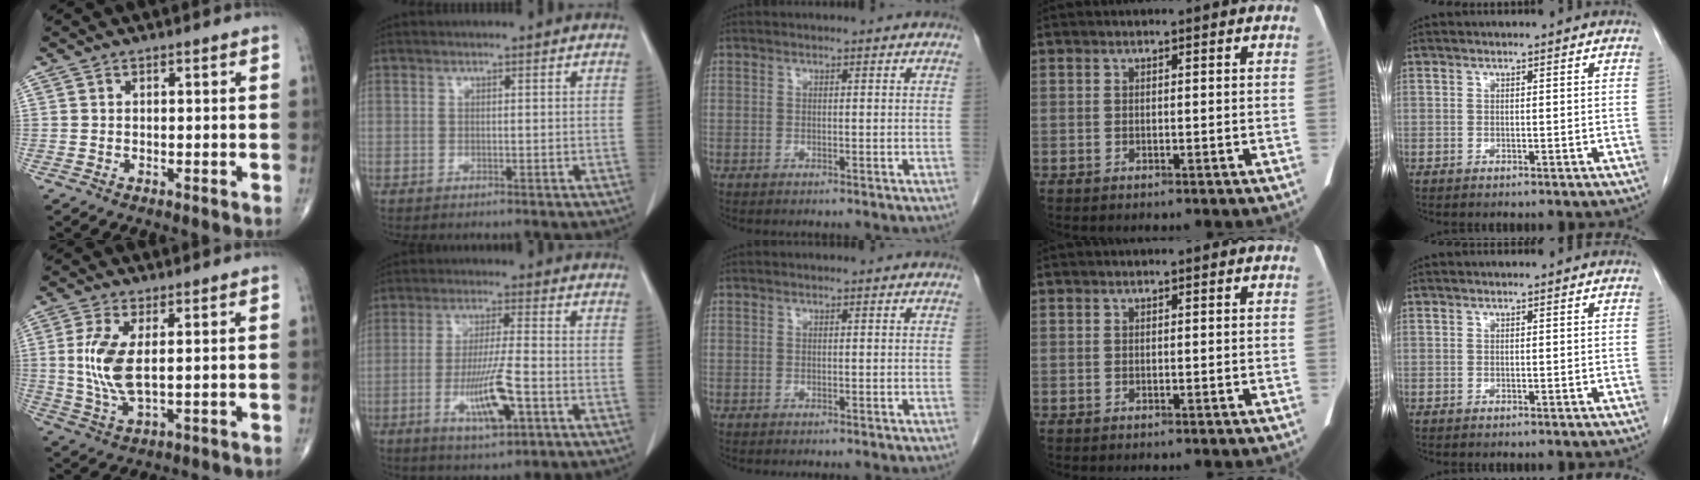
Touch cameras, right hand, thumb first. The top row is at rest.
{"thumb": {"total": 8.6, "force": [1.1, 3.3, 7.9], "torque": [-0.184, -0.012, 0.028]}, "index": {"total": 9.3, "force": [-3.4, 1.0, 8.6], "torque": [-0.160, -0.010, -0.057]}}